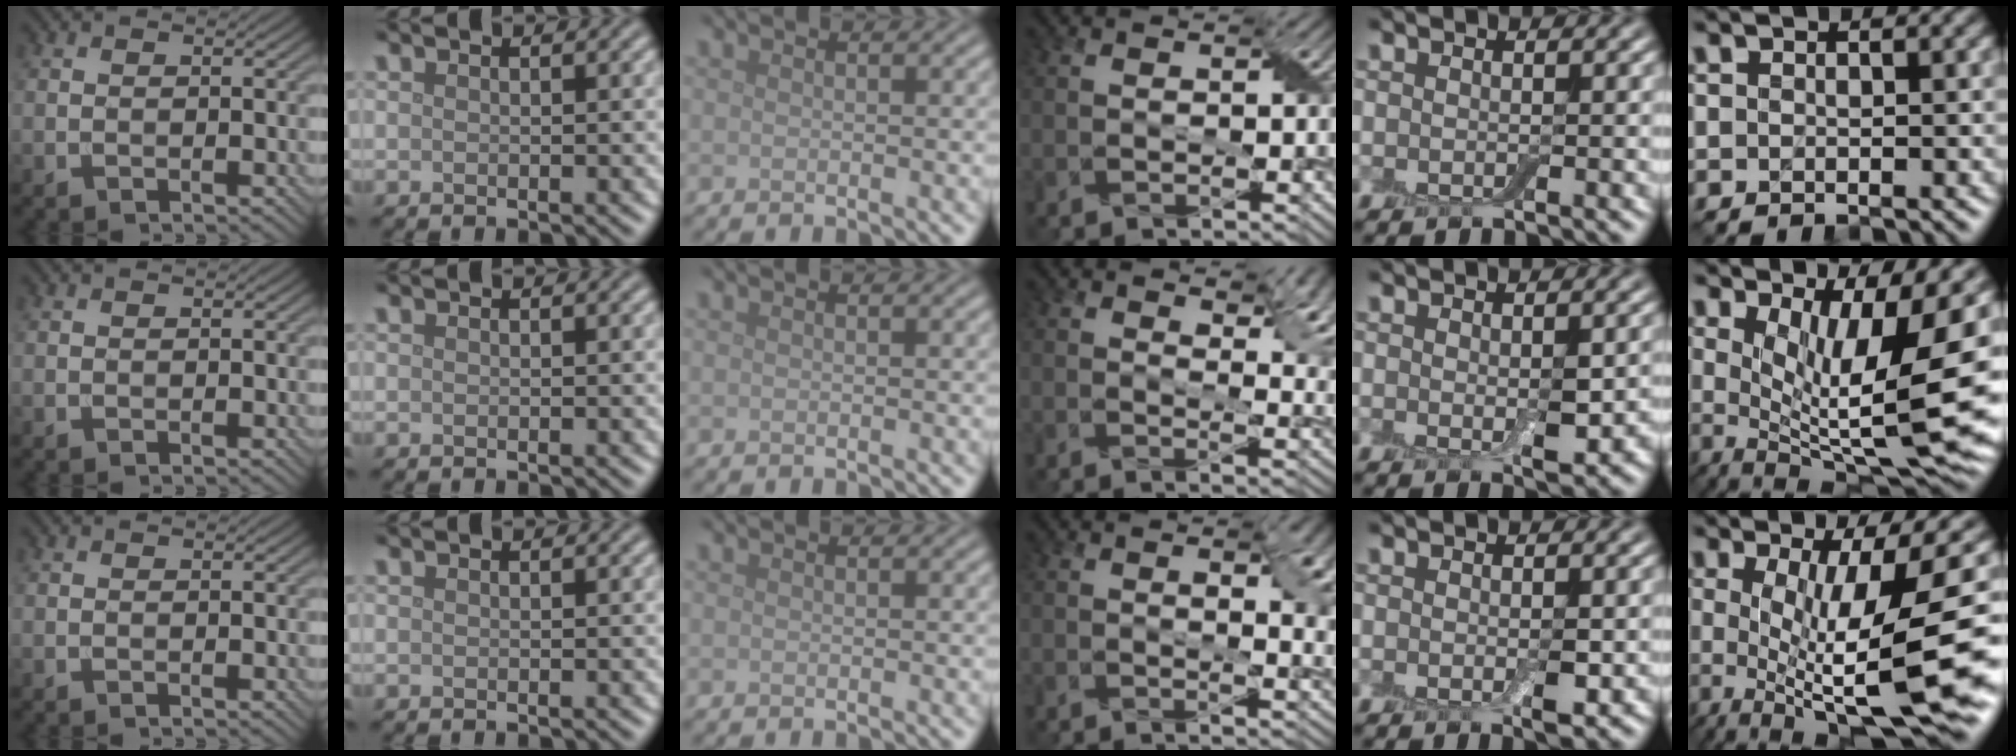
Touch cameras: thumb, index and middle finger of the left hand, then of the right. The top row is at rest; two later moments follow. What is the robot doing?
{"motion": "peel", "object": "aluminum foil"}